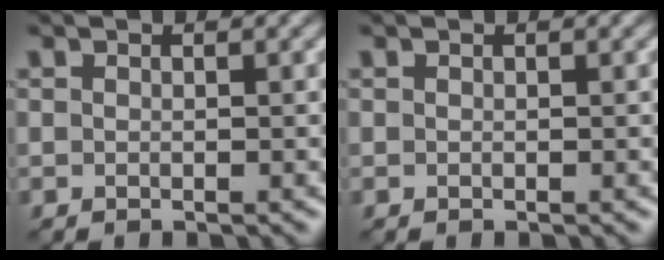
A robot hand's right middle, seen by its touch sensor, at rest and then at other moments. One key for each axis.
{"total": 0.0}